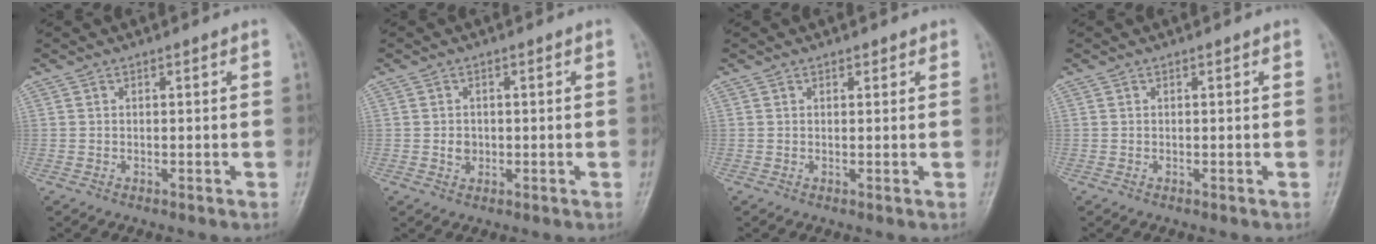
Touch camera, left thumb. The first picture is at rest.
{"total": 2.2, "force": [-0.2, 1.9, 1.1], "torque": [-0.007, 0.003, -0.002]}
{"total": 1.1, "force": [0.7, 0.7, 0.4], "torque": [0.004, -0.004, 0.007]}
{"total": 0.0}